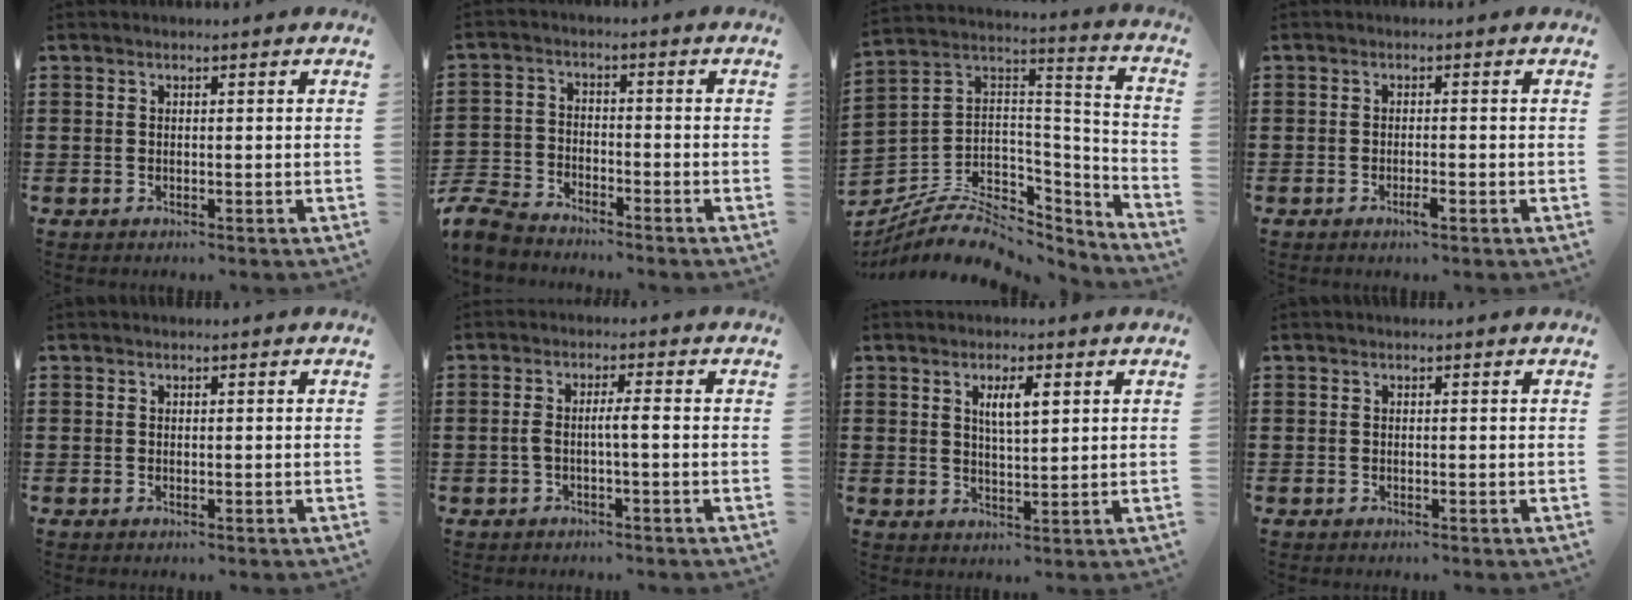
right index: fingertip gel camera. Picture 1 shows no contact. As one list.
[{"total": 5.3, "force": [-5.2, 0.9, 0.8], "torque": [-0.041, -0.004, -0.110]}, {"total": 8.6, "force": [-5.6, 5.2, 4.0], "torque": [-0.082, 0.003, -0.097]}, {"total": 1.9, "force": [-1.1, 0.3, 1.5], "torque": [-0.027, -0.002, -0.018]}, {"total": 0.0}, {"total": 2.9, "force": [-0.6, 0.2, 2.9], "torque": [-0.061, -0.003, -0.016]}, {"total": 4.0, "force": [1.5, 1.1, 3.5], "torque": [-0.065, 0.004, 0.021]}, {"total": 0.0}]